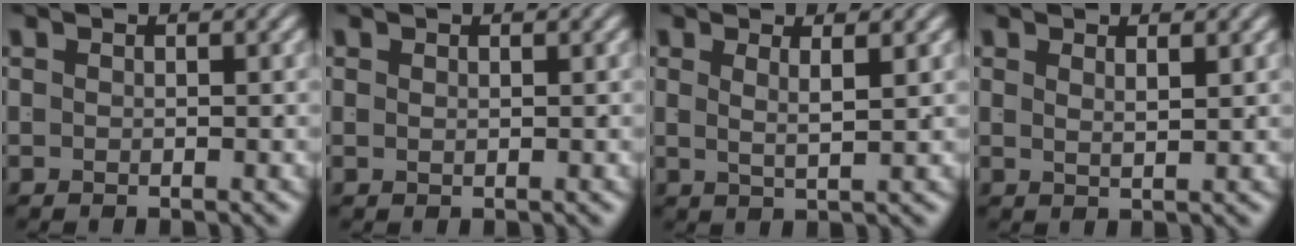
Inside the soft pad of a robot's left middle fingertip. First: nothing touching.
{"total": 0.8, "force": [0.2, -0.8, 0.0], "torque": [0.009, -0.003, 0.009]}
{"total": 1.9, "force": [0.9, -0.7, 1.6], "torque": [-0.022, -0.010, 0.024]}
{"total": 1.5, "force": [0.9, -1.1, 0.5], "torque": [0.000, -0.010, 0.026]}